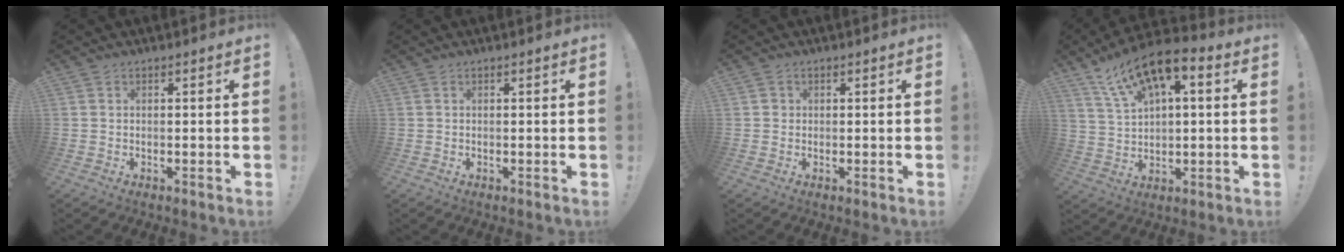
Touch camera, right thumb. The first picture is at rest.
{"total": 0.0}
{"total": 1.3, "force": [0.1, 1.2, 0.2], "torque": [0.002, 0.001, 0.001]}
{"total": 12.3, "force": [7.1, 5.1, 8.6], "torque": [-0.149, -0.036, 0.129]}